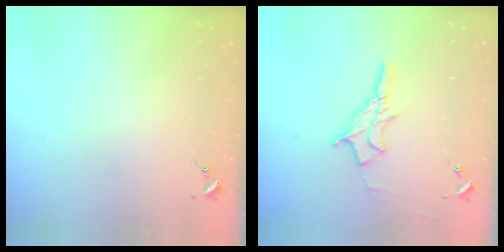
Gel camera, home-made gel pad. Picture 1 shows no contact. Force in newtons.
{"total": 11.3, "press": 11.3, "slide": 0.9}